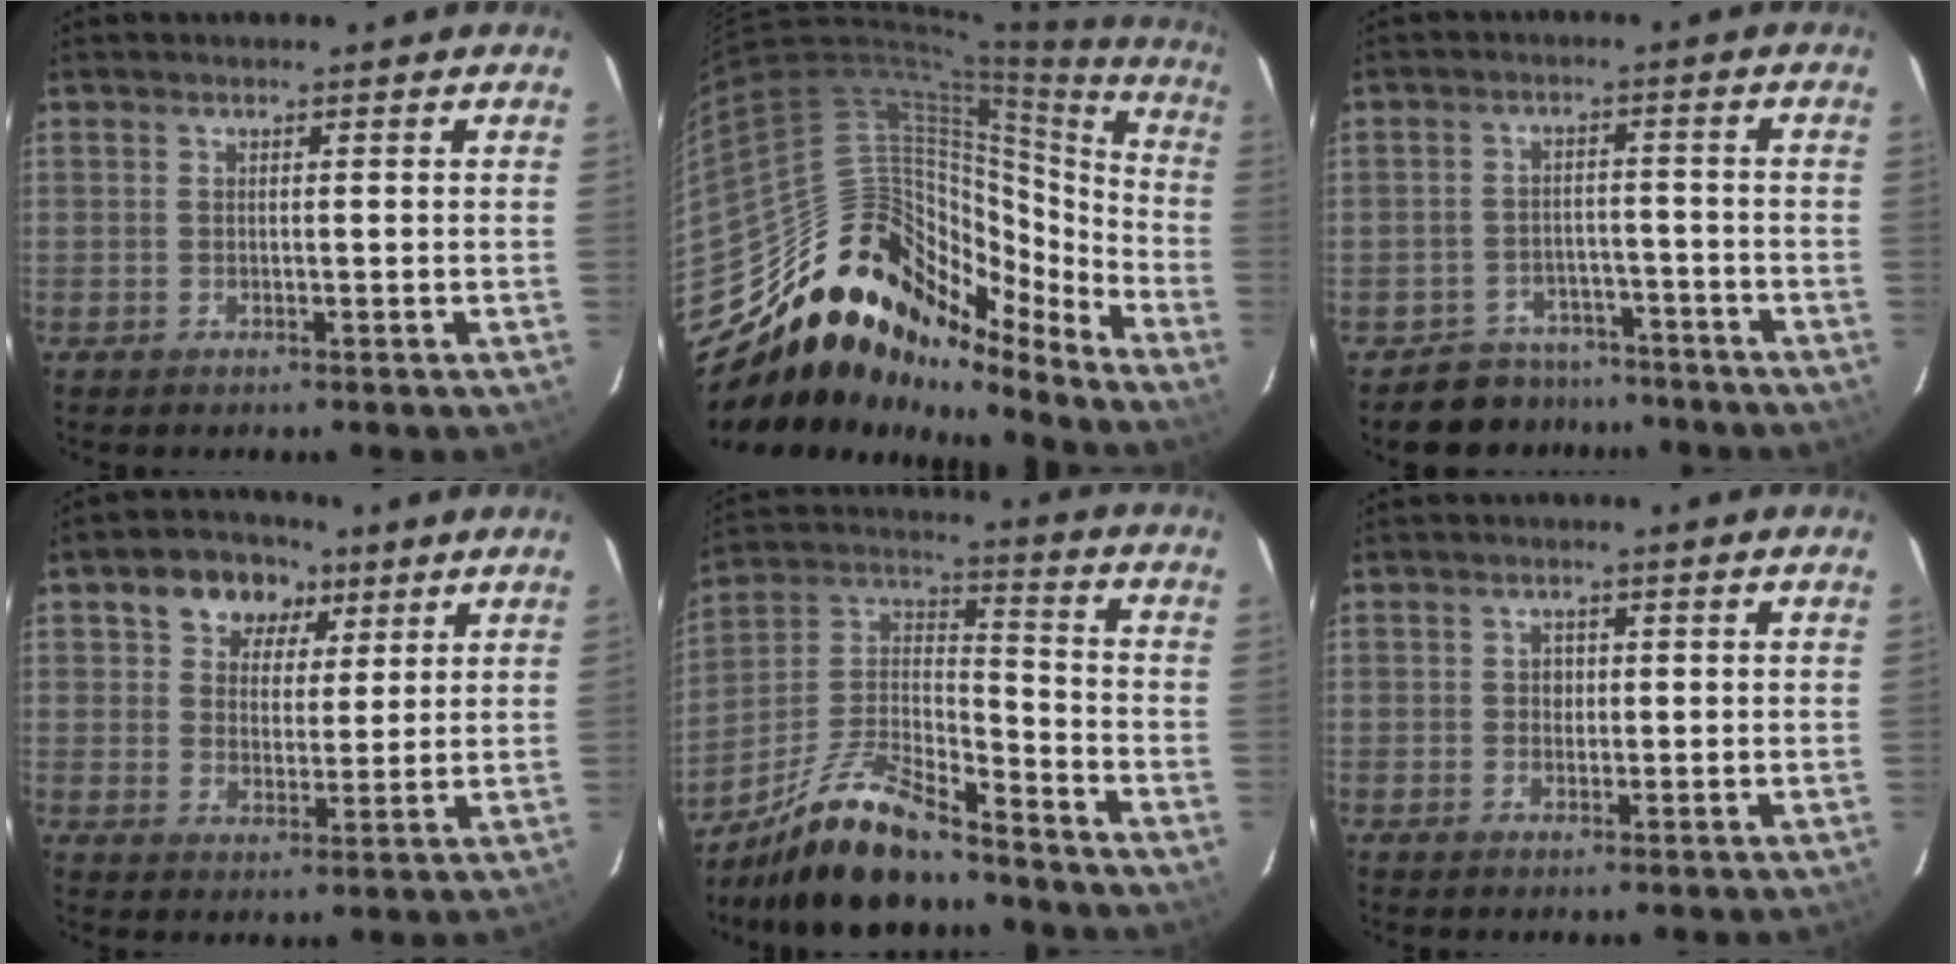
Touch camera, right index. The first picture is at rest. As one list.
[{"total": 20.2, "force": [-14.7, 11.6, 7.6], "torque": [-0.119, 0.051, -0.243]}, {"total": 7.3, "force": [-5.9, 4.3, 0.0], "torque": [-0.009, 0.031, -0.082]}, {"total": 8.8, "force": [4.6, 6.6, 3.5], "torque": [-0.069, 0.024, 0.073]}, {"total": 16.0, "force": [-12.8, 3.9, 8.8], "torque": [-0.197, 0.008, -0.236]}, {"total": 1.6, "force": [0.0, 1.5, 0.3], "torque": [-0.002, 0.005, 0.000]}]